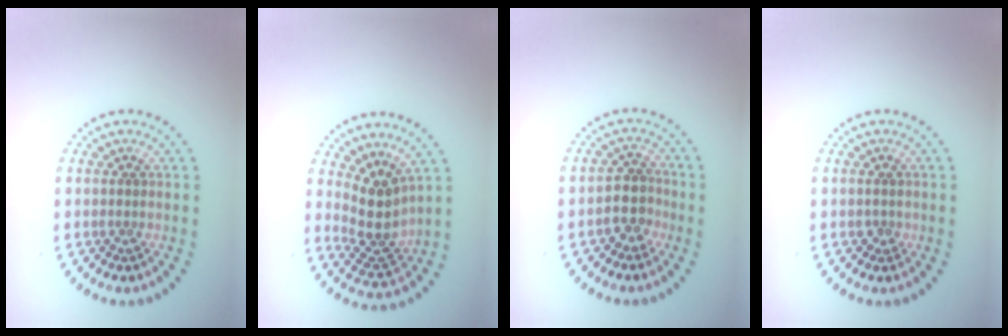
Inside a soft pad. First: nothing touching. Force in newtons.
{"total": 3.8, "press": 2.7, "slide": 2.6}
{"total": 2.7, "press": 2.3, "slide": 1.4}
{"total": 0.8, "press": 0.8, "slide": 0.2}